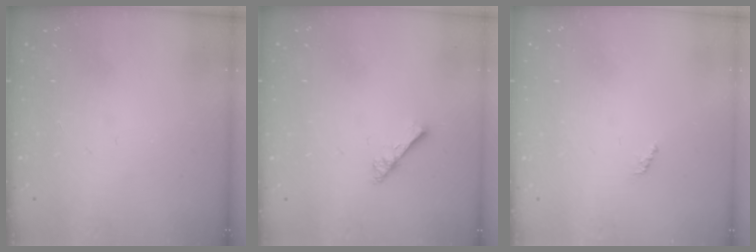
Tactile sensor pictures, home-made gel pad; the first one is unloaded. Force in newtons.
{"total": 3.3, "press": 3.3, "slide": 0.5}
{"total": 0.7, "press": 0.7, "slide": 0.3}